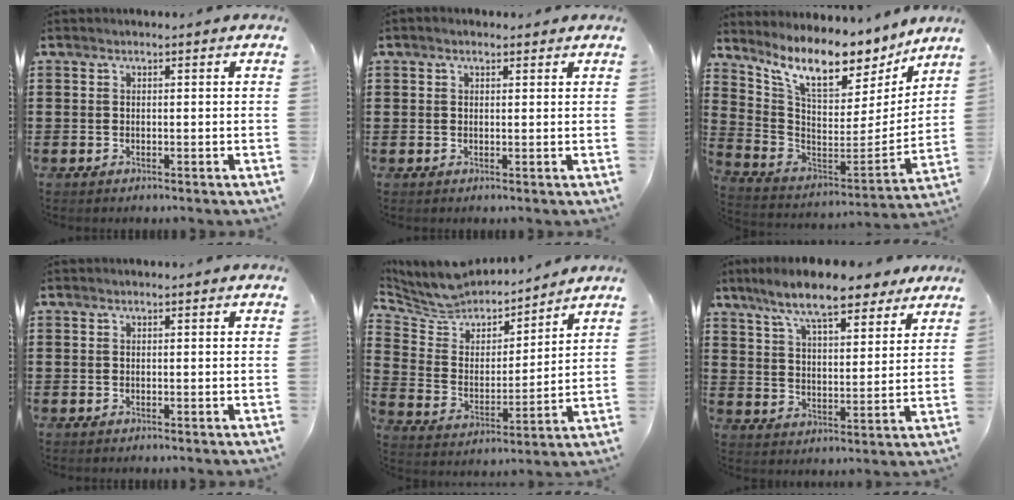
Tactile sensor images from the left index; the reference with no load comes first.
{"total": 1.5, "force": [0.4, 0.9, 1.1], "torque": [-0.024, 0.006, 0.007]}
{"total": 10.6, "force": [8.7, 2.7, 5.5], "torque": [-0.133, -0.064, 0.148]}
{"total": 0.0}
{"total": 6.5, "force": [6.1, 2.1, 0.7], "torque": [-0.057, -0.046, 0.105]}
{"total": 10.5, "force": [8.6, 1.9, 5.7], "torque": [-0.130, -0.022, 0.153]}